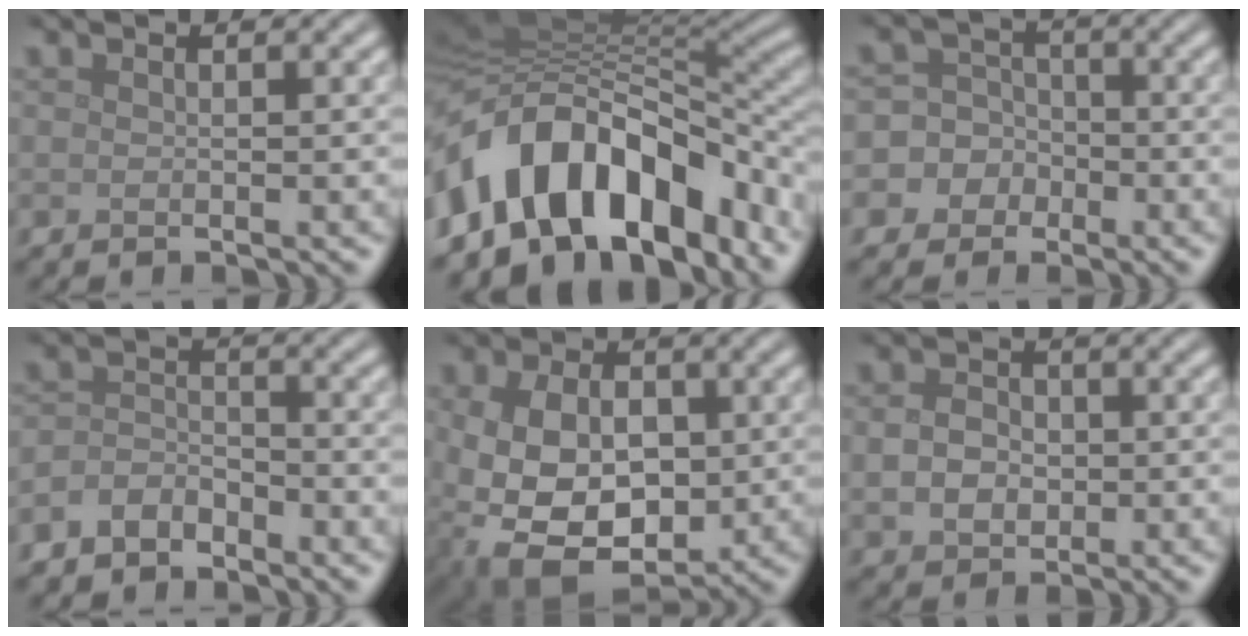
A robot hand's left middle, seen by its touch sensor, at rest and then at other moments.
{"total": 13.8, "force": [-5.9, 8.5, 9.1], "torque": [-0.149, 0.013, -0.107]}
{"total": 8.5, "force": [-2.9, 7.9, 1.1], "torque": [-0.033, 0.005, -0.083]}
{"total": 2.8, "force": [-2.1, 1.6, 0.9], "torque": [-0.017, 0.008, -0.047]}
{"total": 12.0, "force": [-1.4, 8.8, 8.0], "torque": [-0.133, -0.024, -0.018]}
{"total": 3.3, "force": [0.0, 2.8, 1.8], "torque": [-0.036, -0.002, -0.006]}